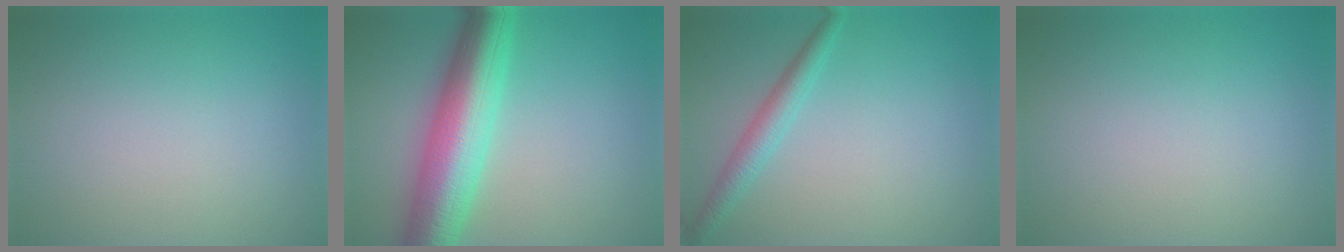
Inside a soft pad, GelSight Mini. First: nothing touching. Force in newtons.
{"total": 9.3, "press": 9.3, "slide": 0.3}
{"total": 2.3, "press": 2.3, "slide": 0.1}
{"total": 0.0}